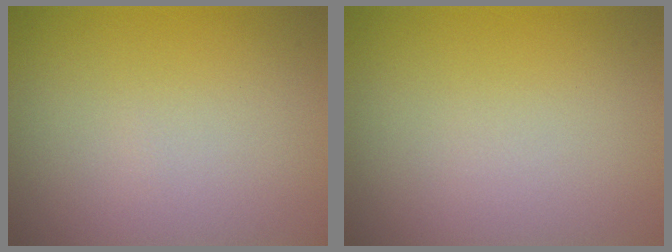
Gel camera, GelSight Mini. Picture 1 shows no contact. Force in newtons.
{"total": 0.0}